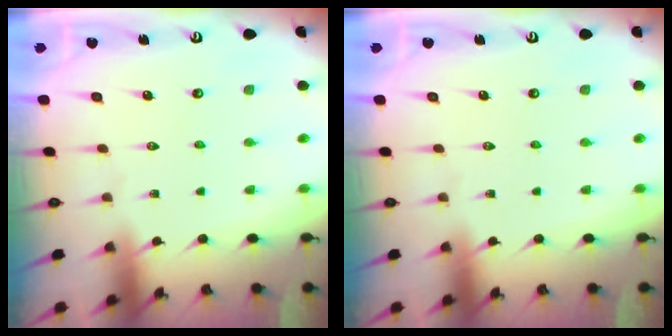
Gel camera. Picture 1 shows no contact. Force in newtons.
{"total": 0.0}